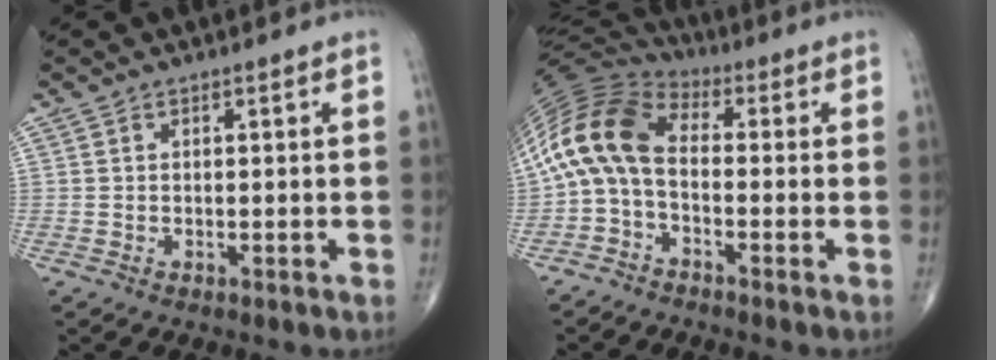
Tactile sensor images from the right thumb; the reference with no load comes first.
{"total": 12.4, "force": [-1.2, 7.1, 10.1], "torque": [-0.204, 0.047, -0.043]}